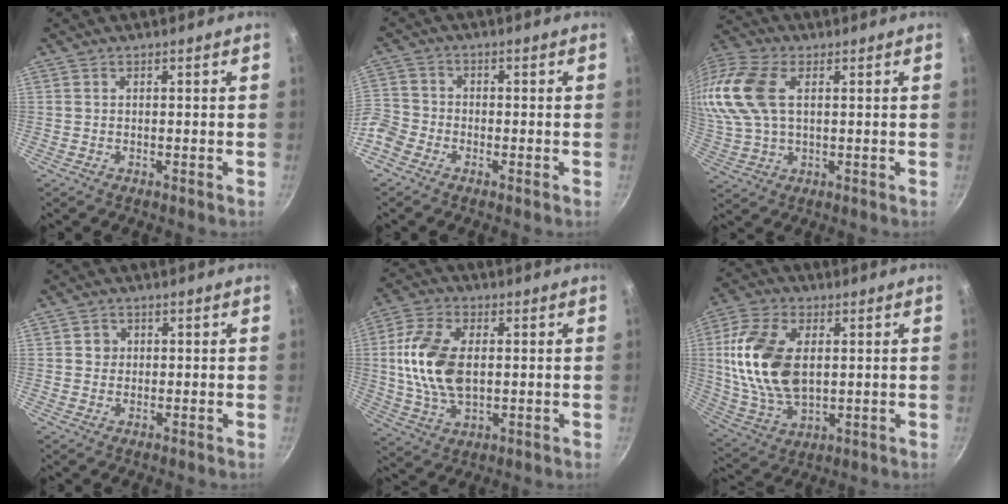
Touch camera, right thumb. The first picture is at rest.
{"total": 7.1, "force": [-3.6, 5.3, 2.9], "torque": [-0.064, 0.030, -0.091]}
{"total": 15.3, "force": [3.7, 9.5, 11.5], "torque": [-0.254, 0.019, 0.066]}
{"total": 1.9, "force": [0.3, 1.8, 0.4], "torque": [0.003, 0.003, 0.001]}
{"total": 13.8, "force": [1.2, 8.2, 11.0], "torque": [-0.205, 0.004, 0.020]}
{"total": 17.5, "force": [2.5, 10.6, 13.8], "torque": [-0.256, -0.004, 0.053]}